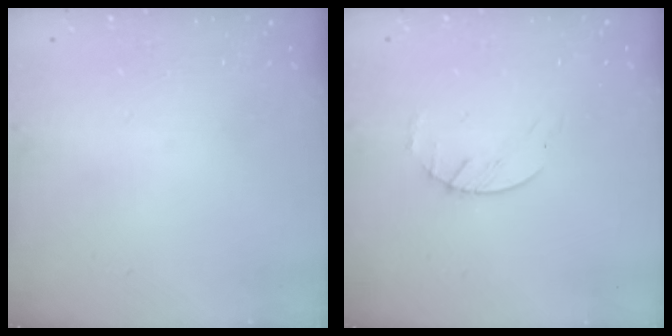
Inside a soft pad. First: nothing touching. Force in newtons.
{"total": 2.2, "press": 2.2, "slide": 0.3}